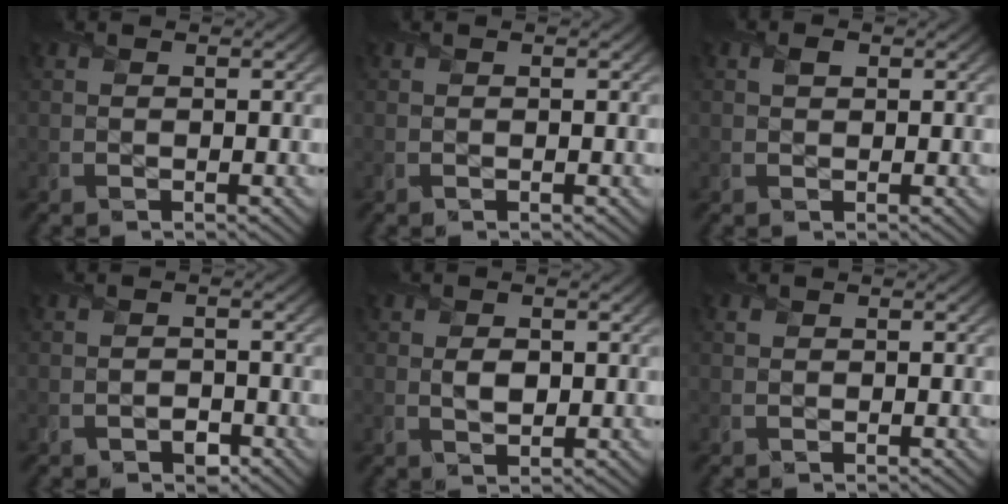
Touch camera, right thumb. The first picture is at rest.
{"total": 0.0}
{"total": 1.1, "force": [0.5, 0.8, 0.6], "torque": [-0.012, 0.000, 0.006]}
{"total": 1.8, "force": [-1.0, 1.3, 0.8], "torque": [-0.011, -0.004, -0.020]}
{"total": 2.2, "force": [0.3, 1.6, 1.5], "torque": [-0.031, -0.005, 0.005]}
{"total": 0.7, "force": [0.3, 0.7, 0.2], "torque": [-0.003, -0.003, 0.004]}